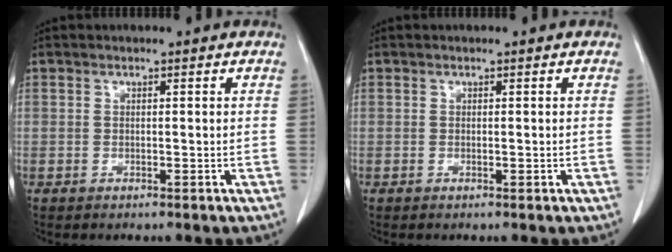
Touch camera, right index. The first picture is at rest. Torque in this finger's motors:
{"motor_torque": [0.01, 0.00, 0.00, 0.01]}